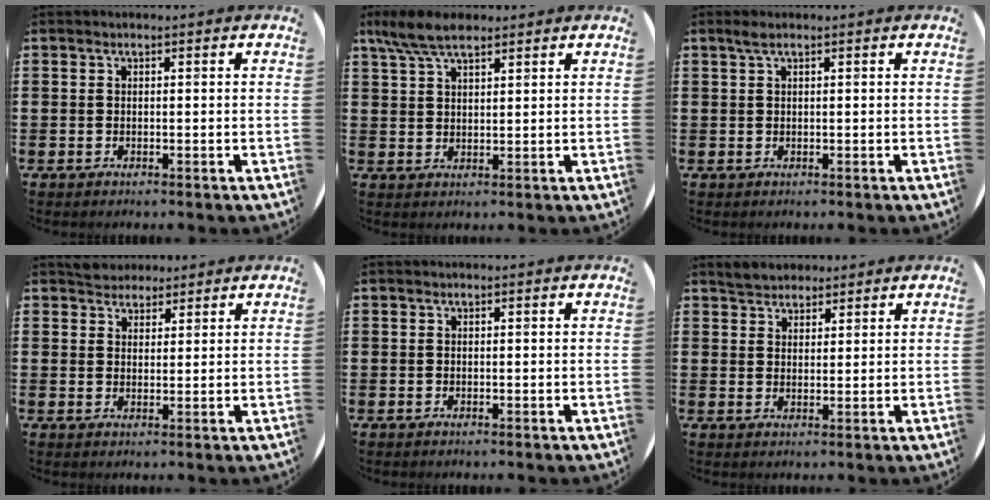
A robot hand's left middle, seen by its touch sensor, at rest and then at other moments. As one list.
[{"total": 5.8, "force": [4.5, 1.9, 3.1], "torque": [-0.064, -0.004, 0.082]}, {"total": 0.9, "force": [0.5, 0.0, 0.8], "torque": [-0.015, 0.003, 0.008]}, {"total": 2.9, "force": [2.6, 1.1, -0.2], "torque": [0.005, 0.001, 0.051]}, {"total": 0.0}, {"total": 2.8, "force": [2.6, 0.9, -0.1], "torque": [0.003, 0.001, 0.050]}]